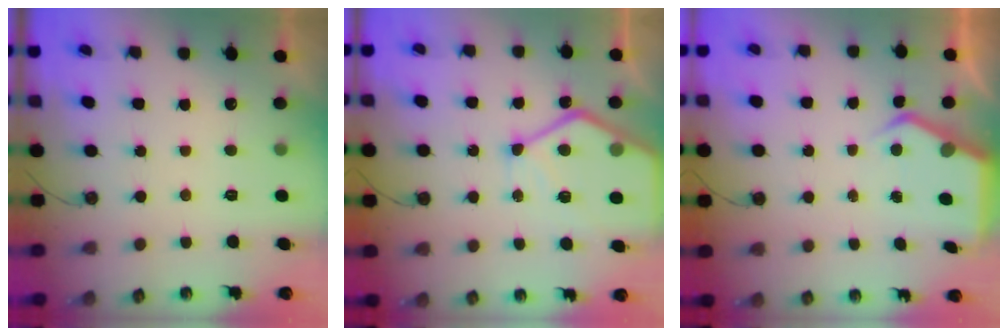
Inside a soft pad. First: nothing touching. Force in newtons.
{"total": 14.3, "press": 14.3, "slide": 0.9}
{"total": 4.7, "press": 4.6, "slide": 0.4}